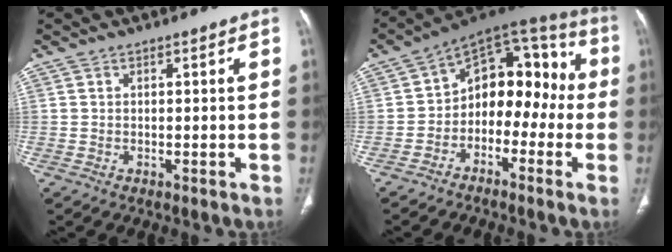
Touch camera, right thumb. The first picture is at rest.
{"total": 14.8, "force": [-2.5, 10.1, 10.5], "torque": [-0.095, 0.070, -0.054]}